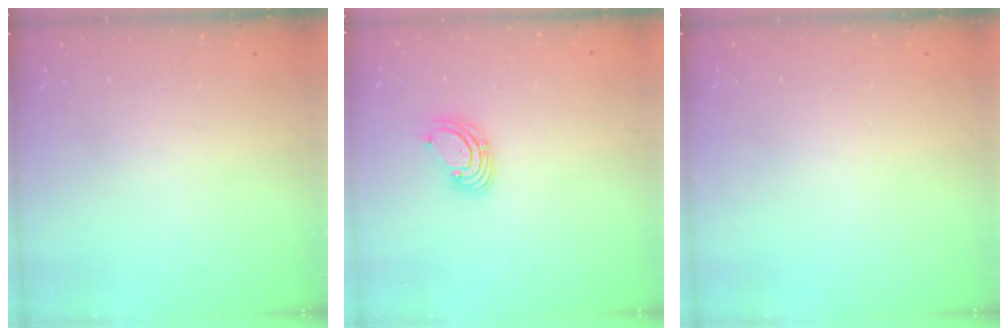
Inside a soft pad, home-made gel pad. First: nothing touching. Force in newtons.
{"total": 3.7, "press": 3.7, "slide": 0.4}
{"total": 0.0}